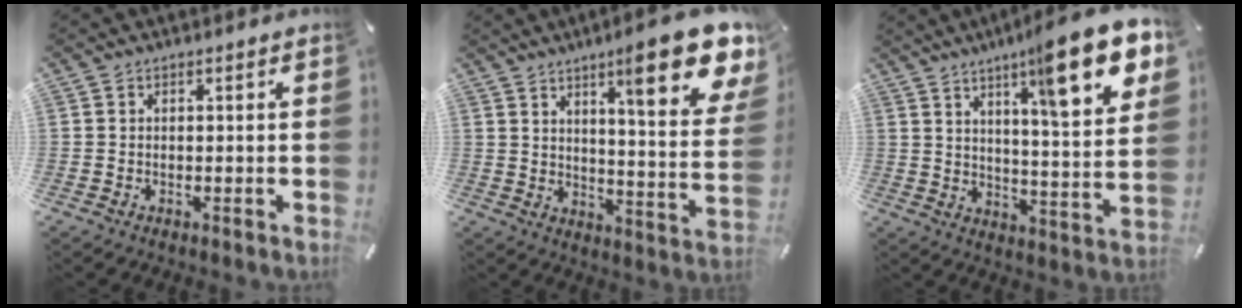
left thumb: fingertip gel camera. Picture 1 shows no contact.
{"total": 18.6, "force": [11.6, 4.4, 13.9], "torque": [-0.191, -0.080, 0.178]}
{"total": 18.3, "force": [11.4, 3.0, 14.1], "torque": [-0.211, -0.069, 0.169]}